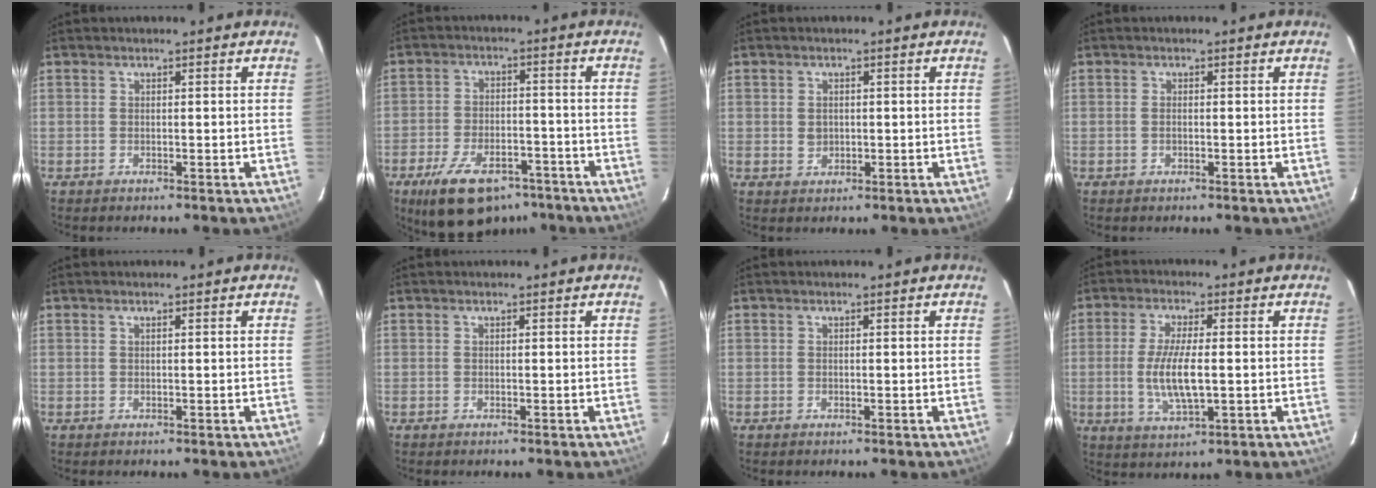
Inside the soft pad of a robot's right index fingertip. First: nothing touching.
{"total": 15.5, "force": [-10.4, 7.6, 8.6], "torque": [-0.178, -0.007, -0.162]}
{"total": 2.1, "force": [0.1, 1.8, 0.9], "torque": [-0.014, 0.003, 0.003]}
{"total": 0.7, "force": [-0.1, 0.3, 0.6], "torque": [-0.014, 0.001, -0.003]}
{"total": 0.0}
{"total": 0.0}
{"total": 0.0}
{"total": 8.7, "force": [-0.8, 2.4, 8.3], "torque": [-0.164, -0.010, -0.013]}